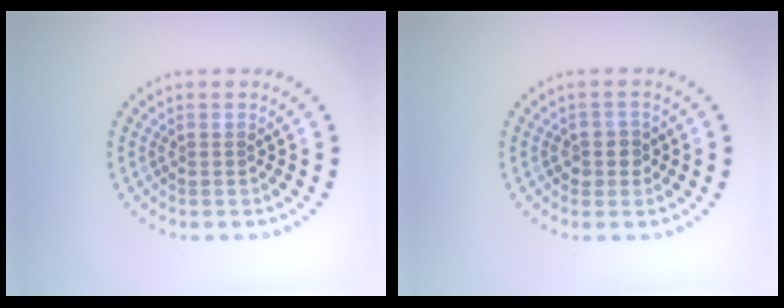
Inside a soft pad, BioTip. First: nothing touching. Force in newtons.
{"total": 1.7, "press": 1.5, "slide": 0.9}